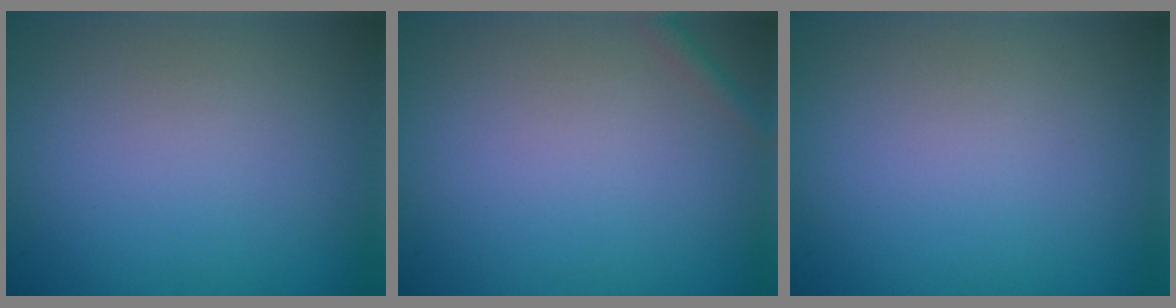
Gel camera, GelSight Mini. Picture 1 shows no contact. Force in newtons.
{"total": 1.0, "press": 1.0, "slide": 0.0}
{"total": 0.0}